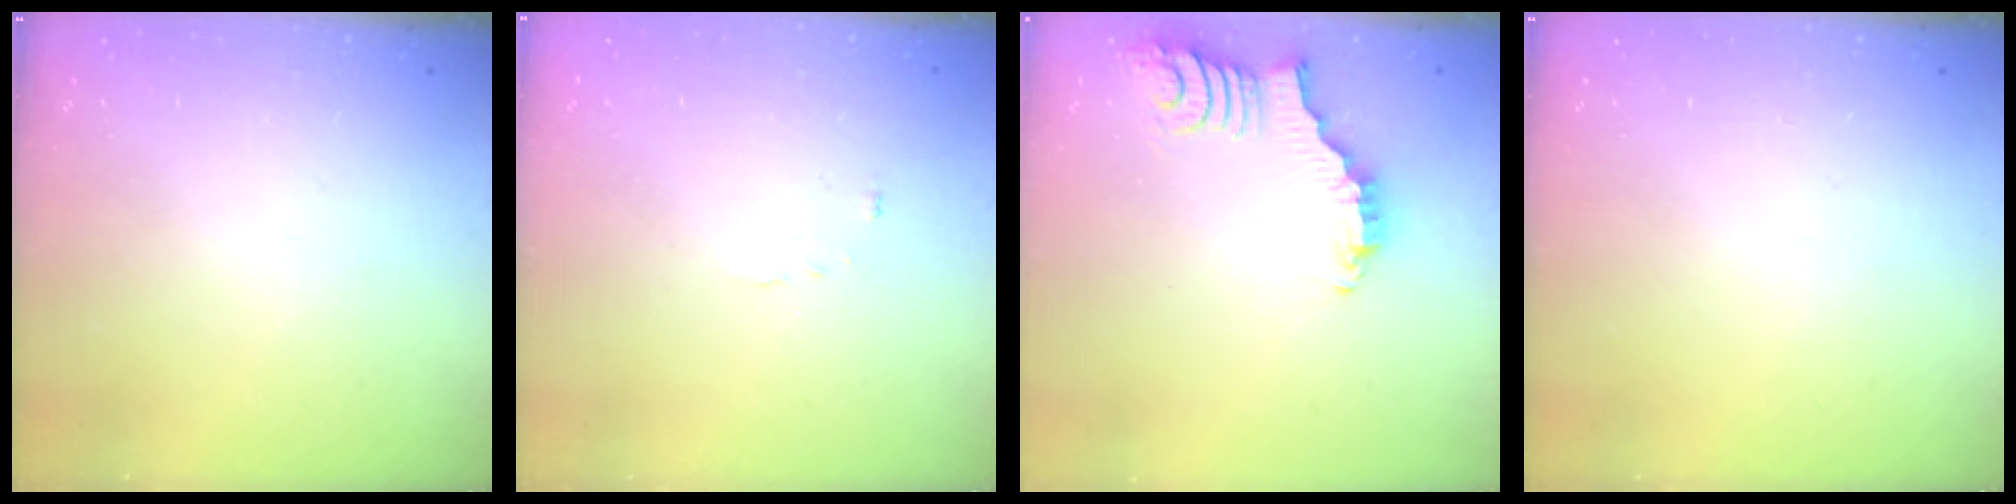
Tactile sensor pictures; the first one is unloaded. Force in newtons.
{"total": 2.6, "press": 2.6, "slide": 0.3}
{"total": 2.2, "press": 2.2, "slide": 0.4}
{"total": 0.0}